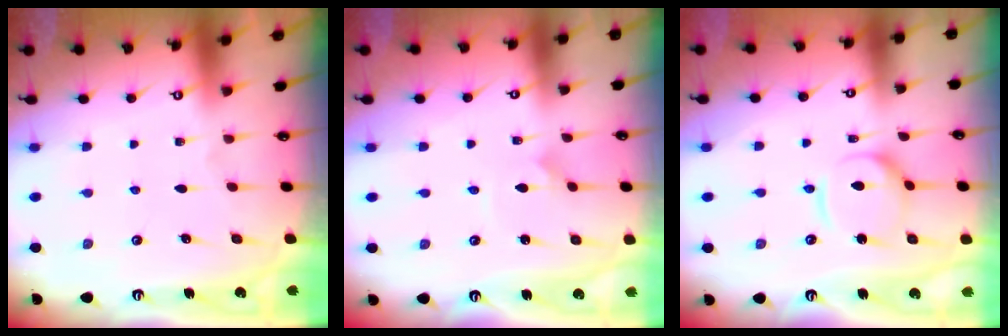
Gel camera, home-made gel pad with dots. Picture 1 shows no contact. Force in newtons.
{"total": 1.6, "press": 1.6, "slide": 0.0}
{"total": 8.5, "press": 8.5, "slide": 0.8}